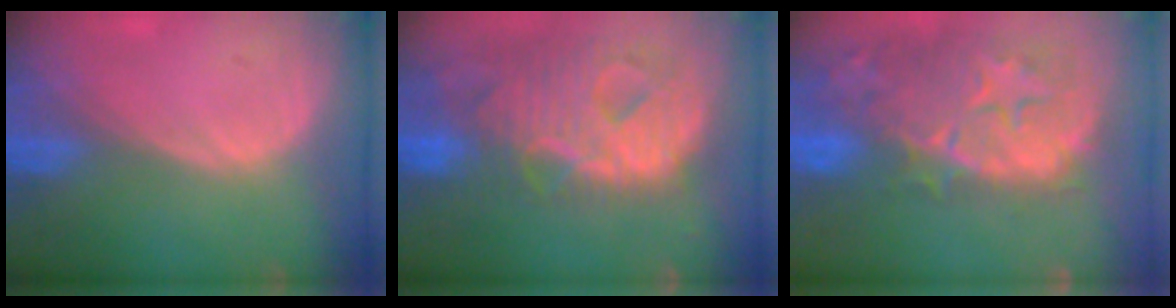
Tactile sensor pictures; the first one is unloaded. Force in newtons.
{"total": 12.9, "press": 11.0, "slide": 6.9}
{"total": 14.3, "press": 11.9, "slide": 8.0}